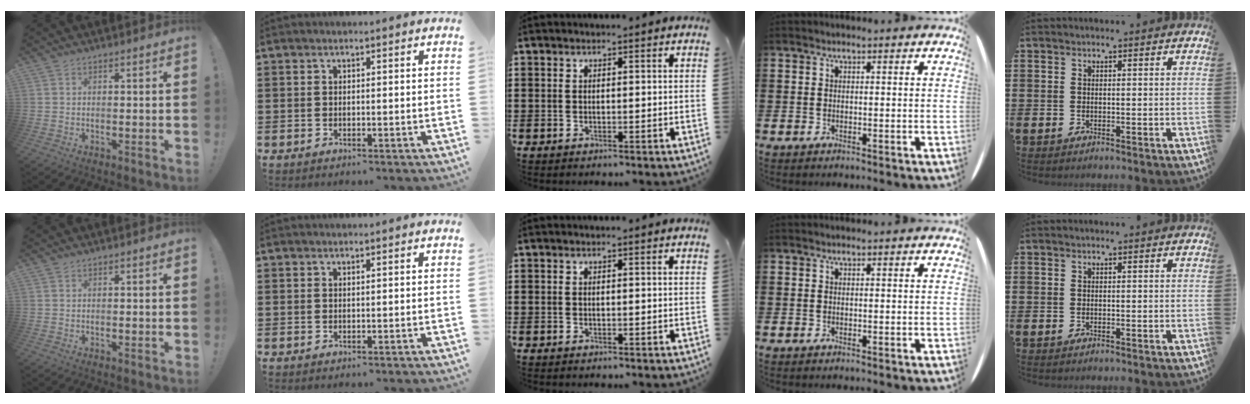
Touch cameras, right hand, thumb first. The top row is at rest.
{}